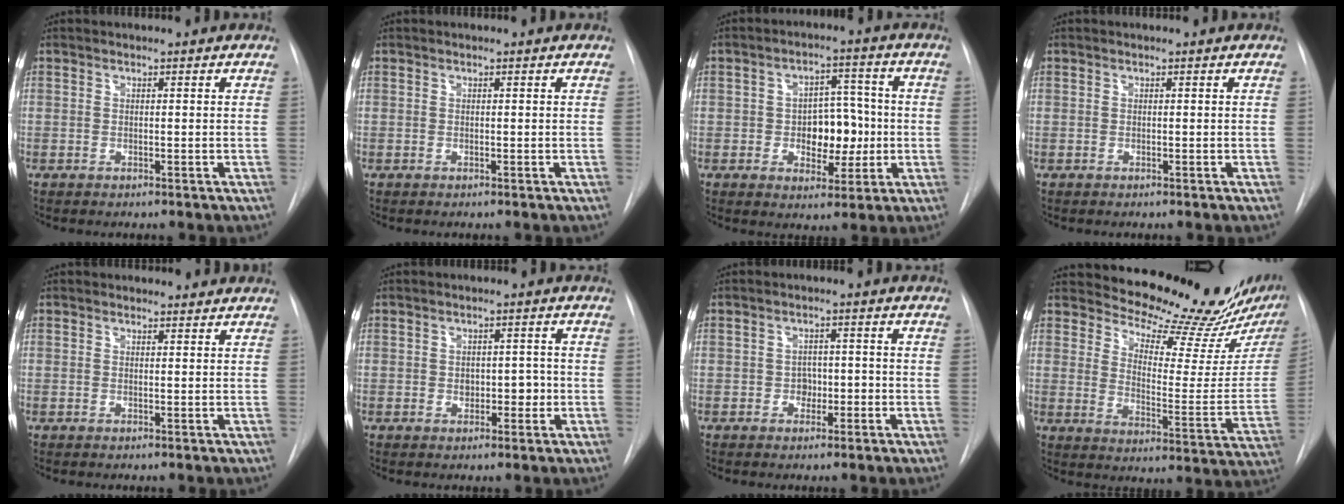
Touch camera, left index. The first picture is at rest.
{"total": 0.0}
{"total": 7.9, "force": [-1.4, 4.9, 6.1], "torque": [-0.083, 0.013, -0.015]}
{"total": 0.0}
{"total": 1.2, "force": [1.0, 0.5, -0.2], "torque": [-0.004, -0.005, 0.007]}
{"total": 3.2, "force": [-0.9, 2.1, 2.3], "torque": [-0.023, 0.001, -0.010]}
{"total": 2.7, "force": [-1.3, 2.0, 1.3], "torque": [-0.010, 0.001, -0.018]}
{"total": 19.4, "force": [17.9, 3.3, 6.8], "torque": [-0.091, -0.099, 0.222]}